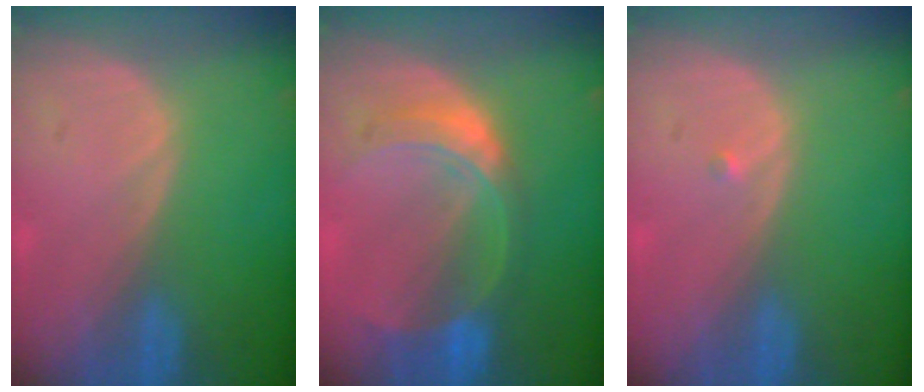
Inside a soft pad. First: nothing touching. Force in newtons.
{"total": 7.5, "press": 6.6, "slide": 3.7}
{"total": 0.6, "press": 0.5, "slide": 0.4}